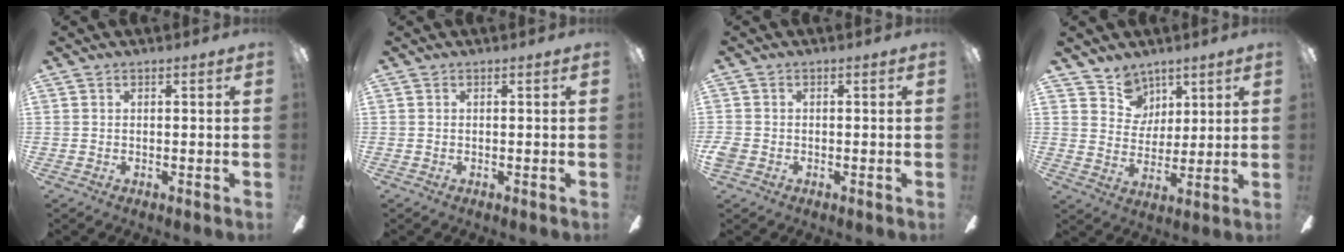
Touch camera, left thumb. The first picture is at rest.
{"total": 0.0}
{"total": 2.3, "force": [-0.8, 1.9, 1.0], "torque": [-0.023, 0.005, -0.017]}
{"total": 8.1, "force": [5.7, 5.7, 0.1], "torque": [-0.017, -0.035, 0.112]}